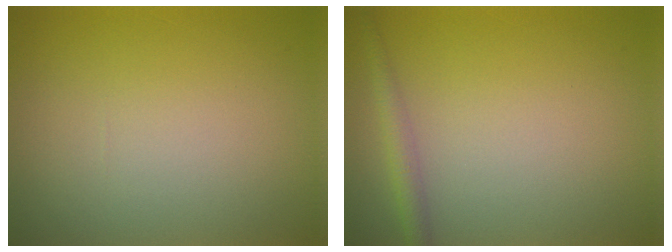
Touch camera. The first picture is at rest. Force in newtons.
{"total": 1.8, "press": 1.8, "slide": 0.1}